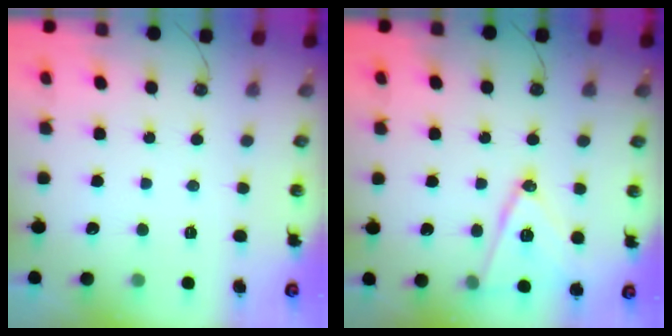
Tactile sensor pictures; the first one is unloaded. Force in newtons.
{"total": 14.5, "press": 14.1, "slide": 3.3}